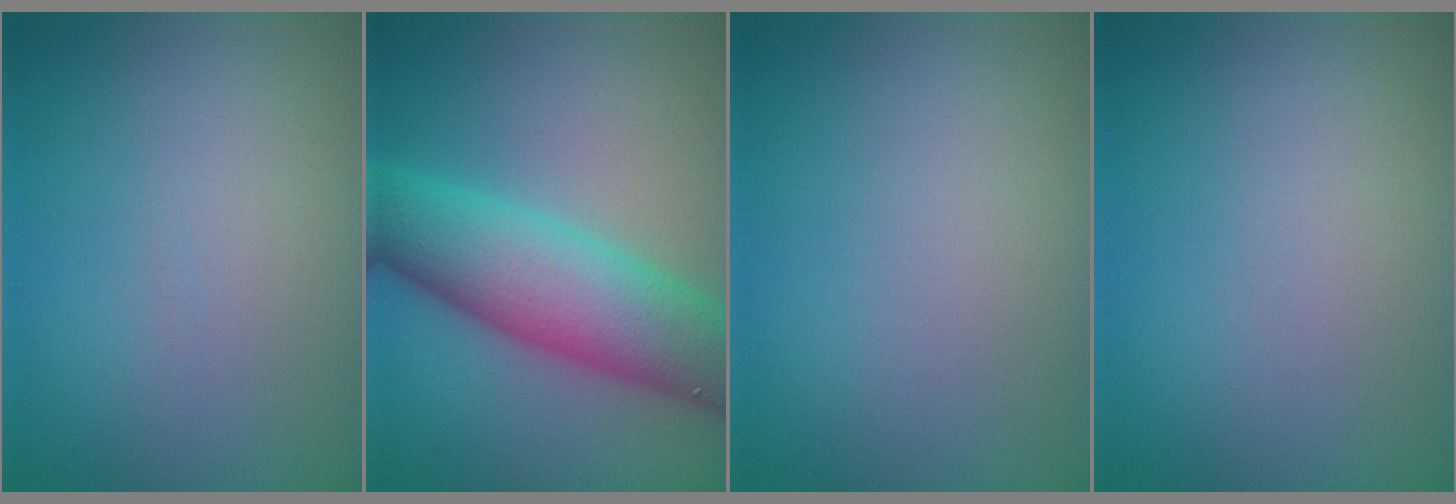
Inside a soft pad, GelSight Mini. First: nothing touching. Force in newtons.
{"total": 9.1, "press": 9.1, "slide": 0.4}
{"total": 0.0}
{"total": 0.0}